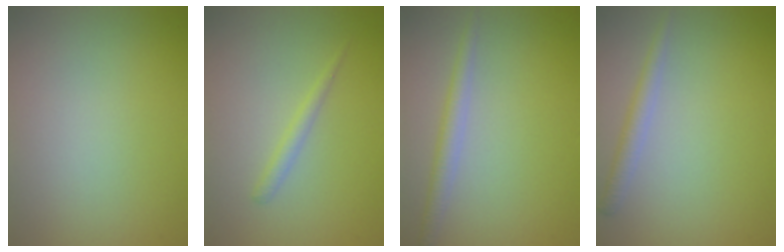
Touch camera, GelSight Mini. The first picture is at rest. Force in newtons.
{"total": 1.2, "press": 1.2, "slide": 0.0}
{"total": 2.0, "press": 2.0, "slide": 0.0}
{"total": 1.8, "press": 1.8, "slide": 0.1}